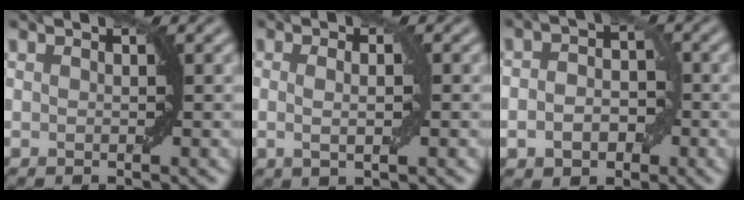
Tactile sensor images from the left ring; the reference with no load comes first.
{"total": 2.3, "force": [0.2, 0.7, 2.2], "torque": [-0.031, -0.004, -0.001]}
{"total": 4.3, "force": [-1.1, 3.2, 2.6], "torque": [-0.024, -0.004, -0.026]}